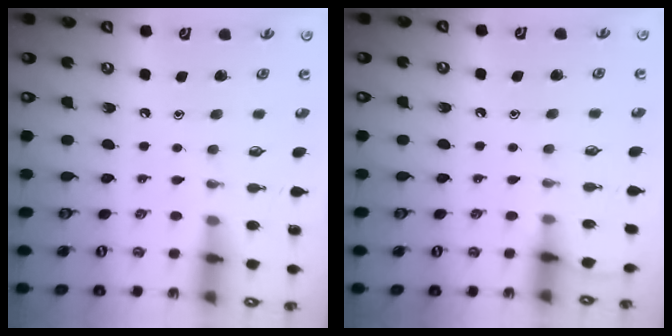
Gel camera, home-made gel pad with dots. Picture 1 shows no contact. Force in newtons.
{"total": 4.0, "press": 3.9, "slide": 0.6}